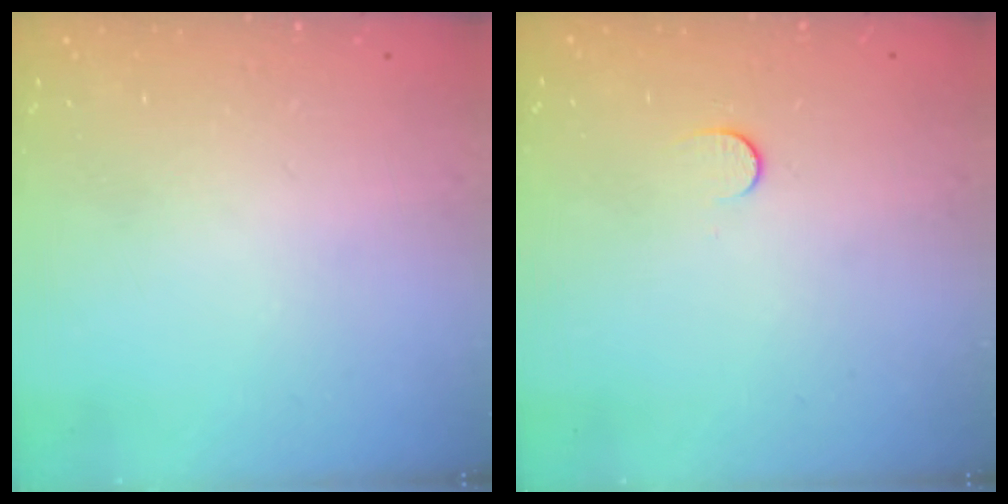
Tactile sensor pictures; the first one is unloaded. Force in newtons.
{"total": 5.2, "press": 5.2, "slide": 0.5}